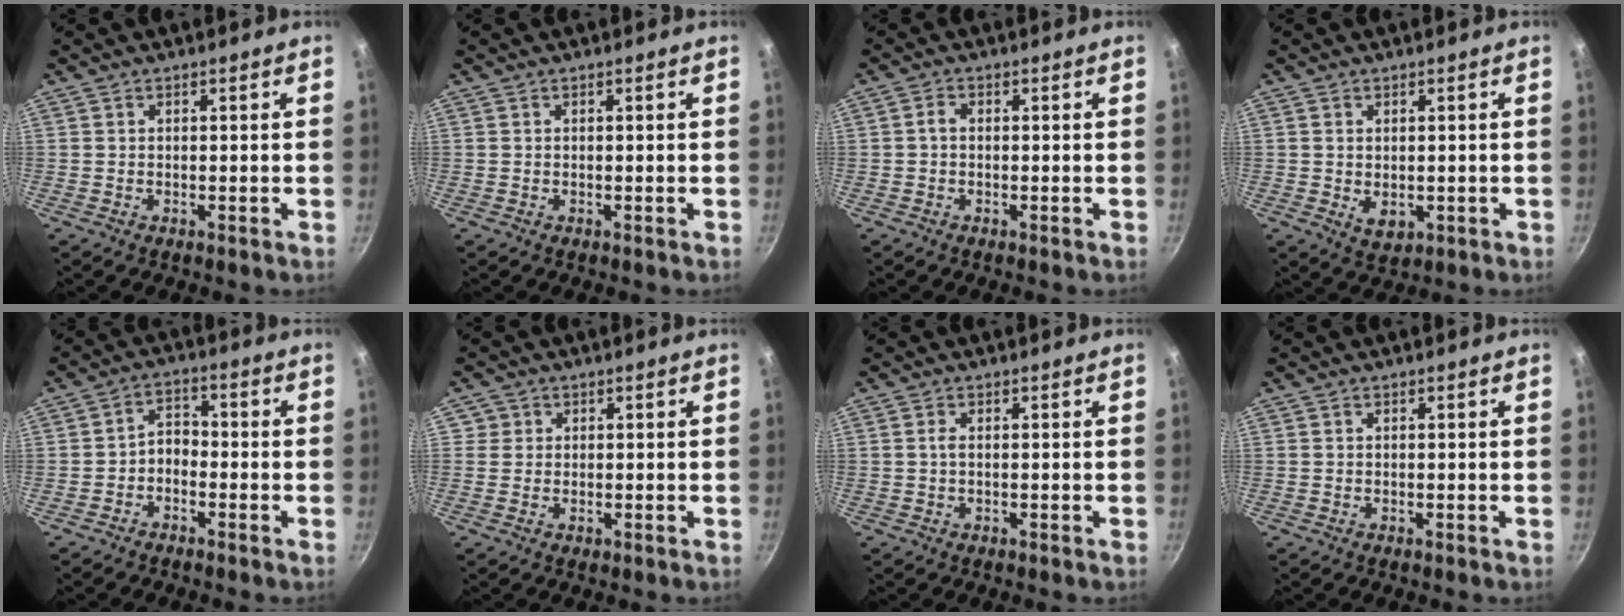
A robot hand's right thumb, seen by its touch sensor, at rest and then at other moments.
{"total": 0.0}
{"total": 1.5, "force": [-0.2, 1.0, 1.1], "torque": [-0.022, 0.008, -0.006]}
{"total": 3.7, "force": [-0.2, 2.6, 2.6], "torque": [-0.041, -0.010, 0.003]}
{"total": 3.5, "force": [-1.7, 2.4, 2.0], "torque": [-0.020, 0.030, -0.036]}
{"total": 2.1, "force": [0.4, 2.1, 0.2], "torque": [0.019, 0.003, 0.001]}
{"total": 0.8, "force": [0.0, 0.2, 0.7], "torque": [-0.016, 0.001, 0.001]}
{"total": 0.0}